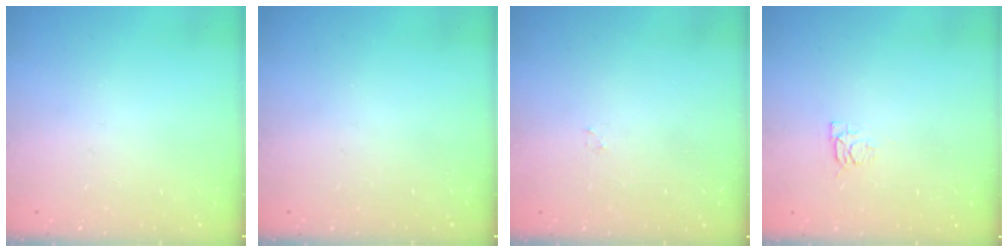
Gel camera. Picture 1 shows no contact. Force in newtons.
{"total": 0.0}
{"total": 0.8, "press": 0.8, "slide": 0.2}
{"total": 4.9, "press": 4.8, "slide": 0.6}